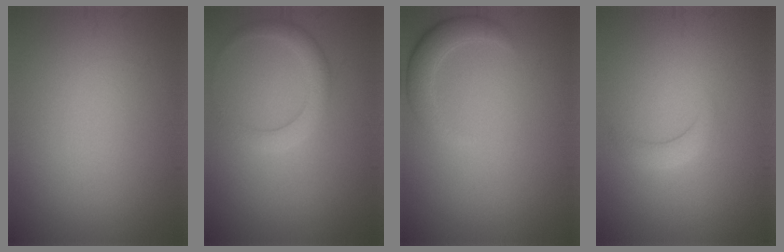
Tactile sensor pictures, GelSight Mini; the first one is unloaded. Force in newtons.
{"total": 2.4, "press": 2.4, "slide": 0.1}
{"total": 2.8, "press": 2.7, "slide": 0.4}
{"total": 1.5, "press": 1.5, "slide": 0.3}